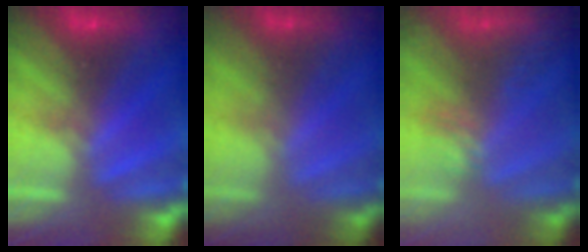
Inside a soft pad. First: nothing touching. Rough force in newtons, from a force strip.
{"total": 1.8}
{"total": 3.4}